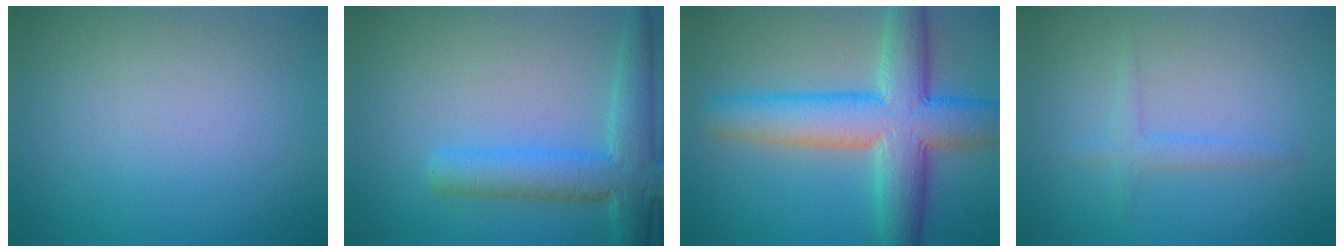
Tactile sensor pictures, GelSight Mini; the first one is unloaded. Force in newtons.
{"total": 5.4, "press": 5.4, "slide": 0.3}
{"total": 9.8, "press": 9.8, "slide": 0.3}
{"total": 1.5, "press": 1.5, "slide": 0.0}